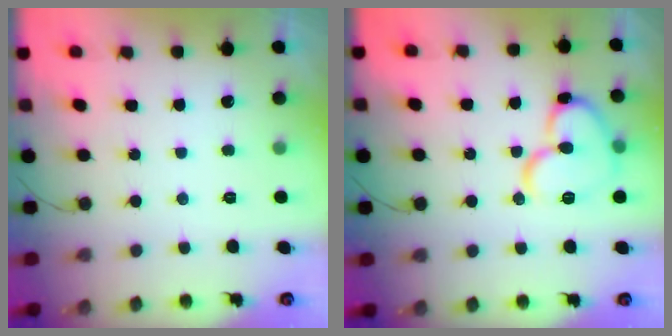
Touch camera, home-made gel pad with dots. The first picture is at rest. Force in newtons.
{"total": 13.7, "press": 13.6, "slide": 1.9}